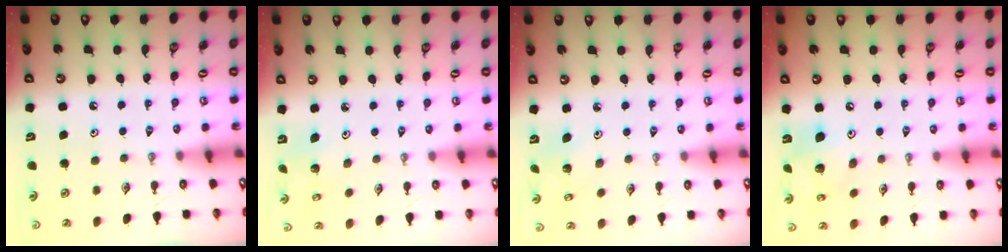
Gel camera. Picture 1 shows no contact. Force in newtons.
{"total": 2.2, "press": 2.2, "slide": 0.2}
{"total": 2.2, "press": 2.2, "slide": 0.2}
{"total": 12.8, "press": 12.7, "slide": 2.2}